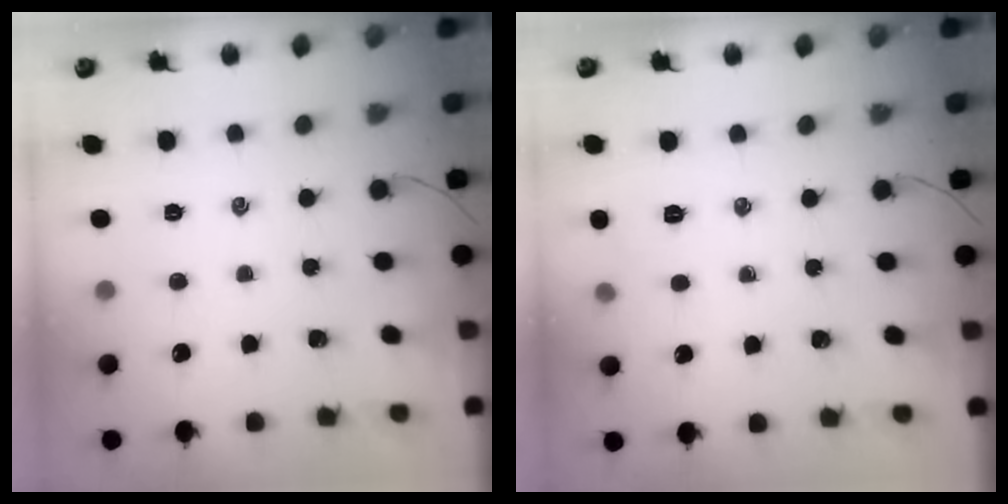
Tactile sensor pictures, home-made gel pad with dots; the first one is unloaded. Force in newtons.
{"total": 4.0, "press": 3.9, "slide": 1.0}